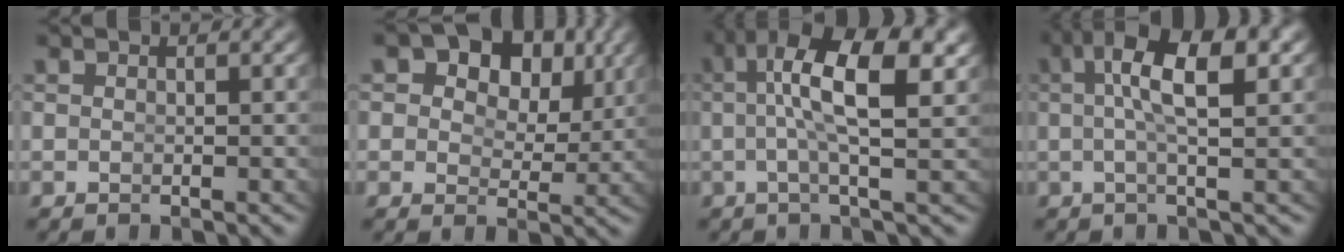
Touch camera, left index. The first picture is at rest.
{"total": 9.0, "force": [3.7, 6.4, 5.1], "torque": [-0.099, -0.007, 0.055]}
{"total": 7.8, "force": [1.8, 2.5, 7.2], "torque": [-0.130, 0.006, 0.027]}
{"total": 7.1, "force": [1.8, 2.1, 6.5], "torque": [-0.112, 0.013, 0.024]}